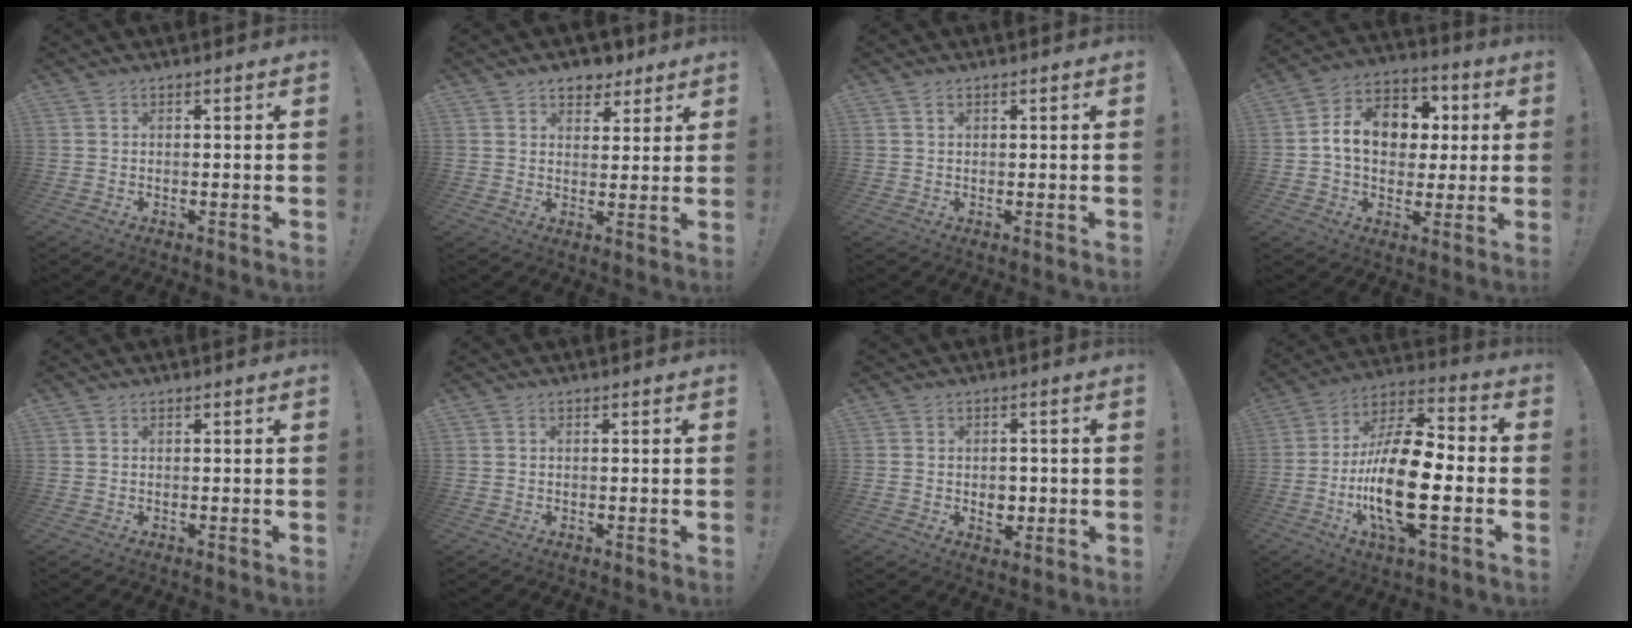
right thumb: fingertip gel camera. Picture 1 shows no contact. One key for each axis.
{"total": 6.6, "fx": 4.8, "fy": 4.1, "fz": 1.9, "tx": -0.018, "ty": -0.028, "tz": 0.089}
{"total": 0.7, "fx": 0.5, "fy": 0.4, "fz": 0.4, "tx": -0.008, "ty": 0.000, "tz": 0.010}
{"total": 14.5, "fx": 1.8, "fy": 11.2, "fz": 8.9, "tx": -0.131, "ty": 0.011, "tz": 0.045}
{"total": 0.0}
{"total": 0.0}
{"total": 4.2, "fx": -0.9, "fy": 3.5, "fz": 2.1, "tx": -0.013, "ty": 0.001, "tz": -0.016}
{"total": 21.0, "fx": -4.7, "fy": 8.1, "fz": 18.8, "tx": -0.367, "ty": 0.011, "tz": -0.079}